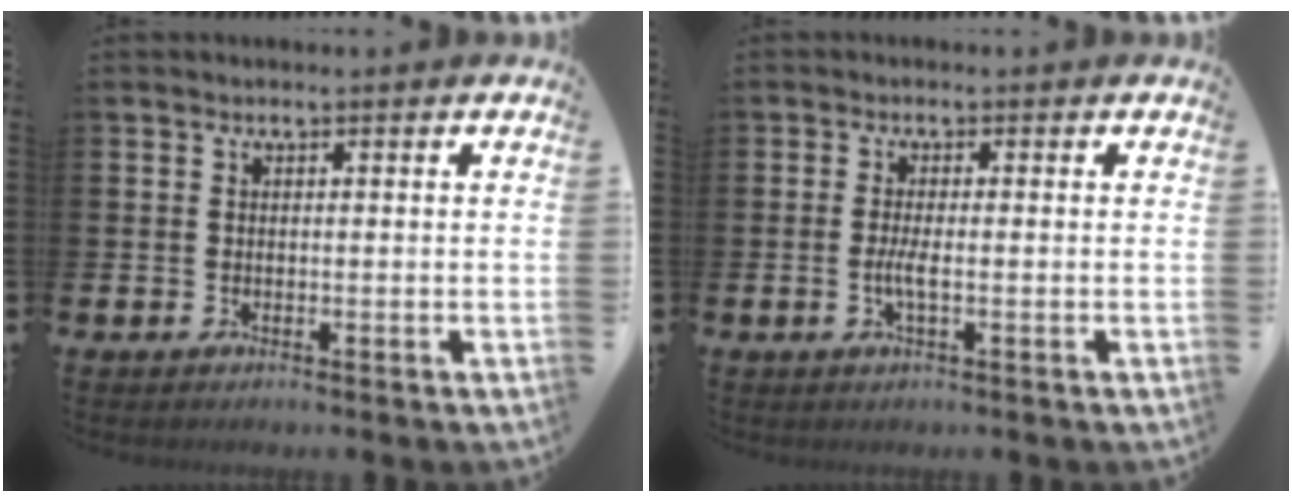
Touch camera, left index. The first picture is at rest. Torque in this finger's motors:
{"motor_torque": [0.12, 0.05, 0.06, 0.01]}